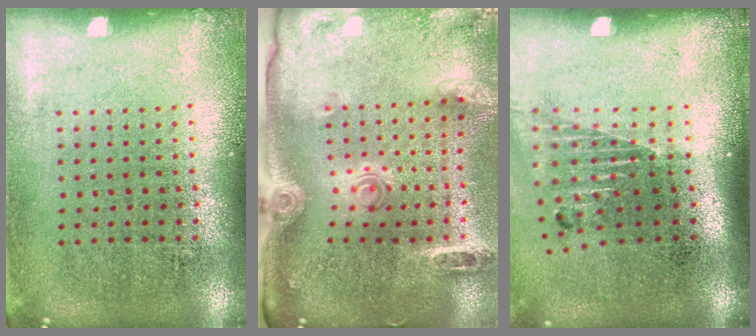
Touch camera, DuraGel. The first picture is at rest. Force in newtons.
{"total": 3.1, "press": 2.1, "slide": 2.2}
{"total": 1.5, "press": 1.2, "slide": 0.9}